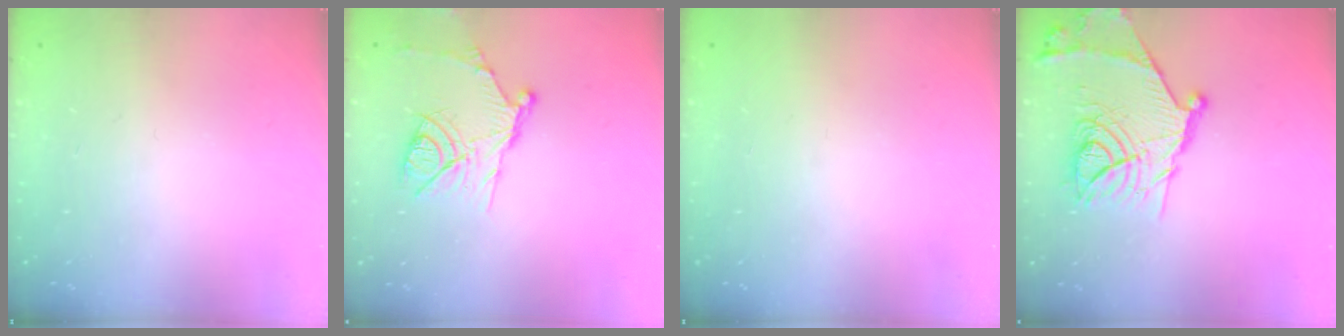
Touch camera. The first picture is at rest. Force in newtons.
{"total": 12.8, "press": 12.8, "slide": 0.8}
{"total": 1.5, "press": 1.5, "slide": 0.1}
{"total": 19.6, "press": 19.6, "slide": 0.6}